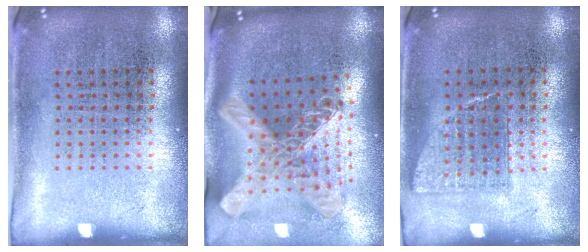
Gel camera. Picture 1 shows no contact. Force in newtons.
{"total": 3.0, "press": 2.0, "slide": 2.2}
{"total": 0.8, "press": 0.8, "slide": 0.1}